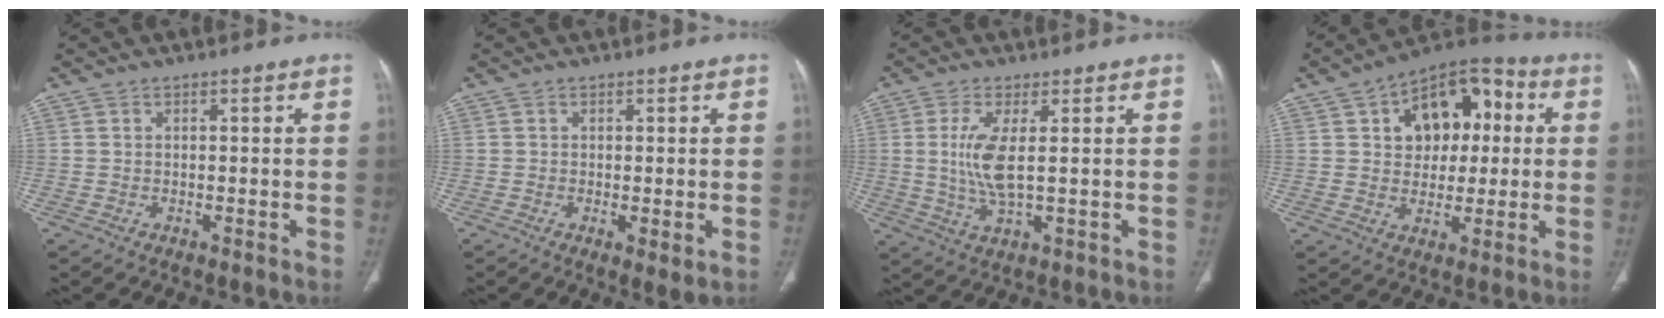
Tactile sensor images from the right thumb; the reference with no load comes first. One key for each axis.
{"total": 2.7, "fx": -0.6, "fy": 0.7, "fz": 2.5, "tx": -0.047, "ty": -0.012, "tz": -0.008}
{"total": 7.3, "fx": 1.0, "fy": 2.0, "fz": 7.0, "tx": -0.162, "ty": -0.014, "tz": 0.022}
{"total": 15.8, "fx": 3.8, "fy": 10.5, "fz": 11.2, "tx": -0.112, "ty": 0.021, "tz": 0.052}